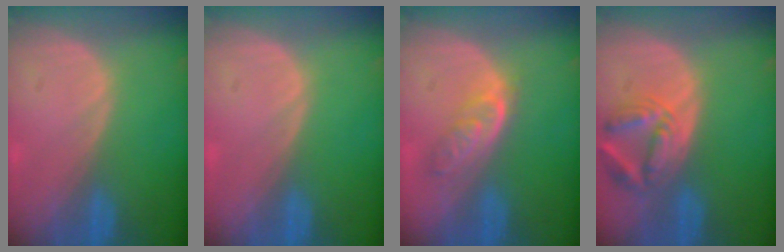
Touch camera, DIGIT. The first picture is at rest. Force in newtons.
{"total": 0.0}
{"total": 4.7, "press": 4.4, "slide": 1.9}
{"total": 6.8, "press": 6.3, "slide": 2.6}